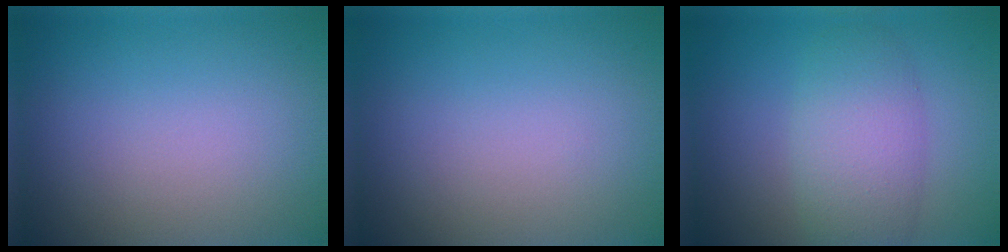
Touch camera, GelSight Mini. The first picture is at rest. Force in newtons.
{"total": 0.0}
{"total": 5.0, "press": 5.0, "slide": 0.3}